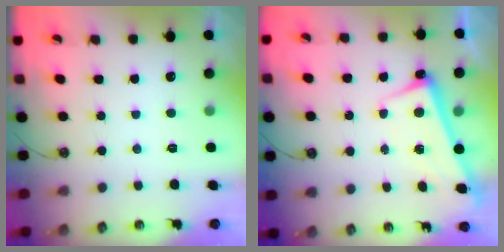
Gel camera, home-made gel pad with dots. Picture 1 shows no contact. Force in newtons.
{"total": 2.6, "press": 2.4, "slide": 0.9}